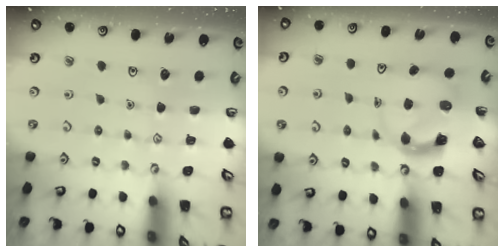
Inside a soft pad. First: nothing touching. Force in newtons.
{"total": 3.7, "press": 3.6, "slide": 0.5}